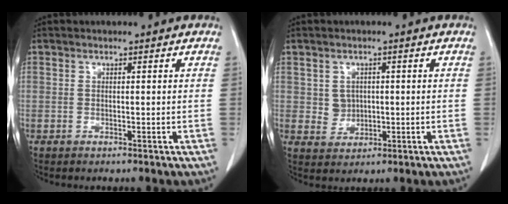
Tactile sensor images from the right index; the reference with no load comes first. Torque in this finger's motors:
{"motor_torque": [-0.12, 0.08, -0.03, 0.01]}